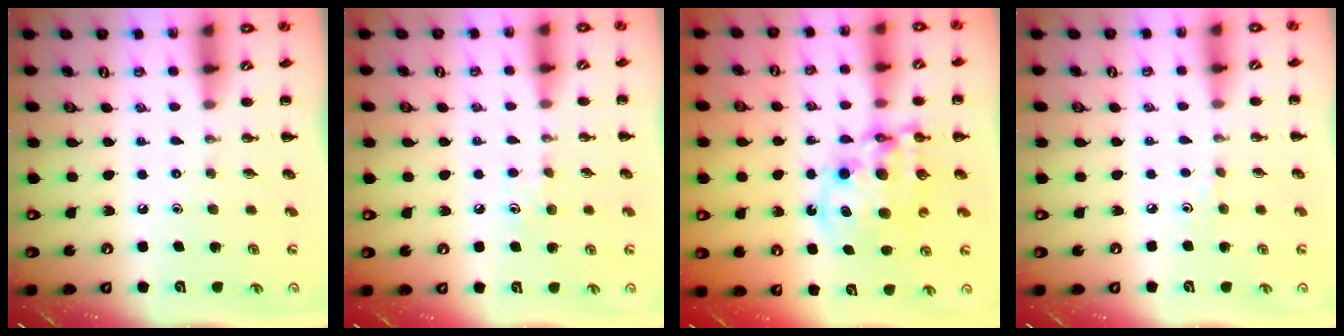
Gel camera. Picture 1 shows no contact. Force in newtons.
{"total": 4.3, "press": 4.0, "slide": 1.5}
{"total": 12.1, "press": 11.8, "slide": 2.8}
{"total": 2.7, "press": 2.5, "slide": 0.9}